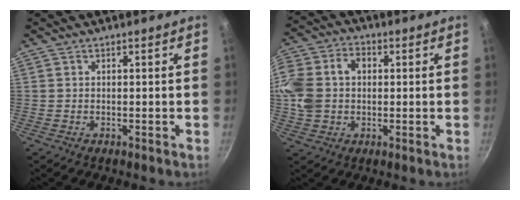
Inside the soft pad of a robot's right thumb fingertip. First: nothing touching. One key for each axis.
{"total": 14.4, "fx": 1.4, "fy": 11.0, "fz": 9.2, "tx": -0.194, "ty": 0.032, "tz": 0.017}